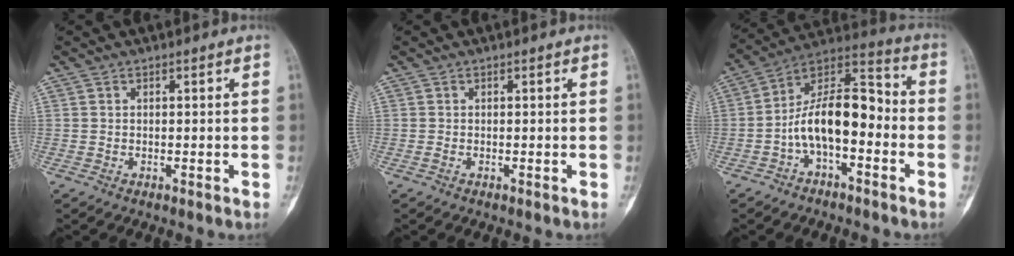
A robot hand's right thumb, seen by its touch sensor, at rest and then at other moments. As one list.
[{"total": 0.0}, {"total": 14.0, "force": [-3.3, 6.9, 11.7], "torque": [-0.187, 0.065, -0.067]}]